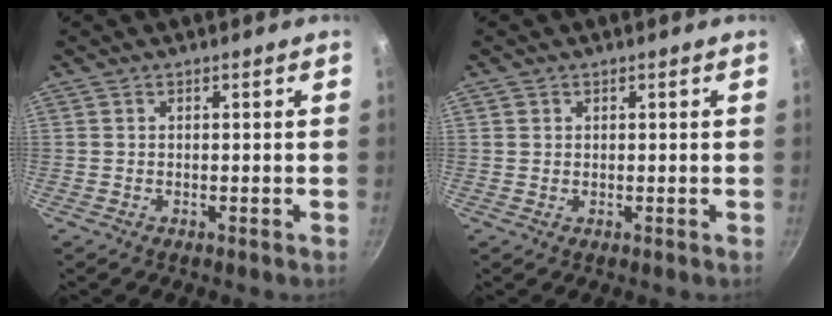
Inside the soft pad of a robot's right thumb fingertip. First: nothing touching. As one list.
[{"total": 0.8, "force": [0.4, 0.7, 0.1], "torque": [0.002, 0.001, 0.005]}]